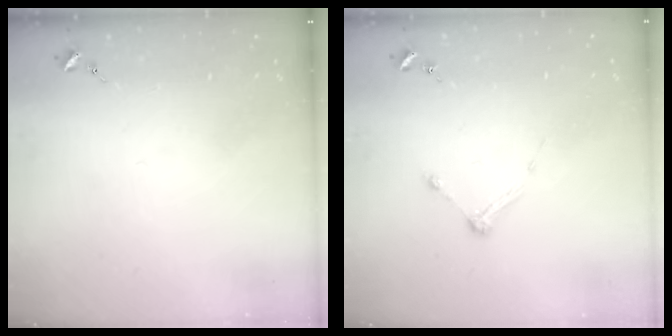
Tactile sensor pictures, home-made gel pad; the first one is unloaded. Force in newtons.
{"total": 4.9, "press": 4.9, "slide": 0.7}